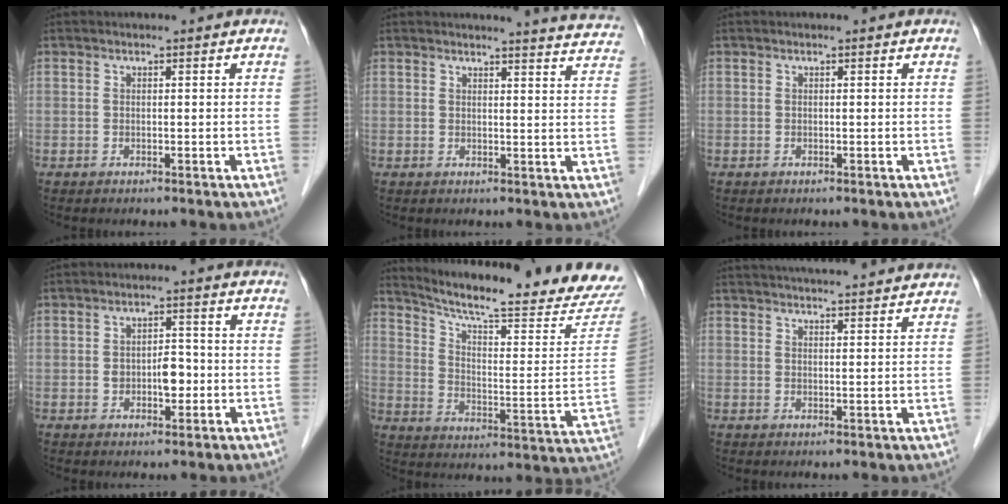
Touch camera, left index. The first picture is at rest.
{"total": 10.0, "force": [9.8, -0.3, 1.8], "torque": [-0.012, -0.054, 0.085]}
{"total": 0.0}
{"total": 4.0, "force": [-0.7, 2.2, 3.2], "torque": [-0.052, 0.008, -0.007]}
{"total": 24.7, "force": [22.9, 1.3, 9.2], "torque": [-0.142, -0.082, 0.299]}
{"total": 15.3, "force": [14.4, 1.0, 5.3], "torque": [-0.086, 0.033, 0.191]}